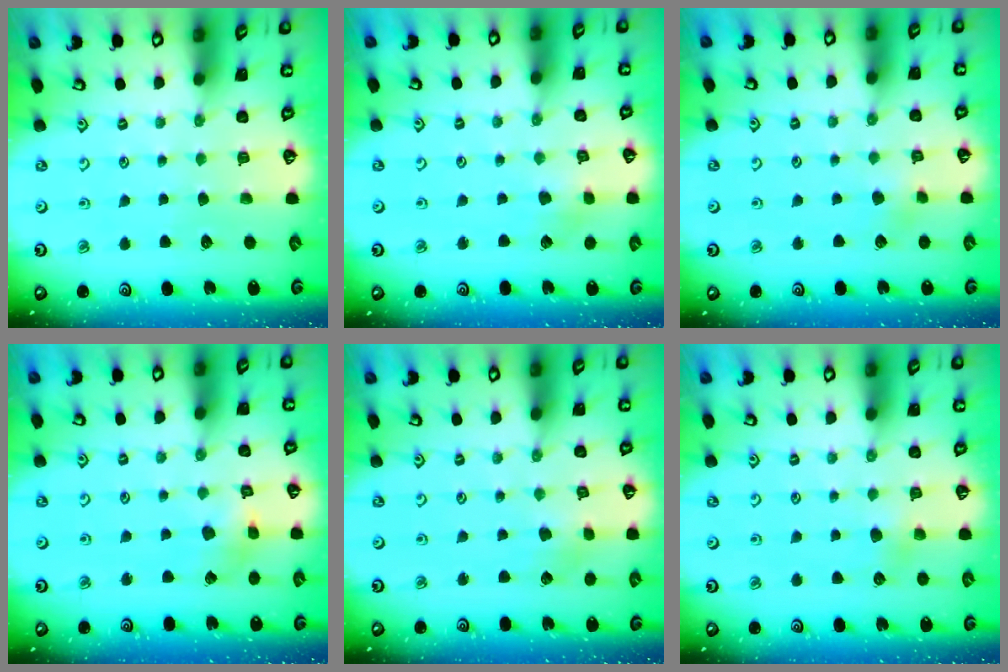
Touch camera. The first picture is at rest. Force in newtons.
{"total": 2.8, "press": 2.8, "slide": 0.6}
{"total": 3.6, "press": 3.5, "slide": 0.9}
{"total": 4.6, "press": 4.6, "slide": 0.5}
{"total": 2.1, "press": 2.1, "slide": 0.3}
{"total": 2.9, "press": 2.9, "slide": 0.3}